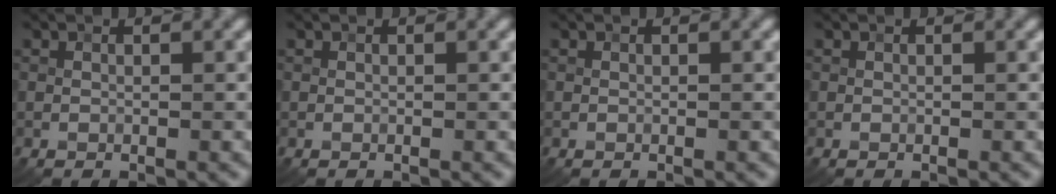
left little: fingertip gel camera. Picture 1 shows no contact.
{"total": 0.0}
{"total": 0.0}
{"total": 0.0}